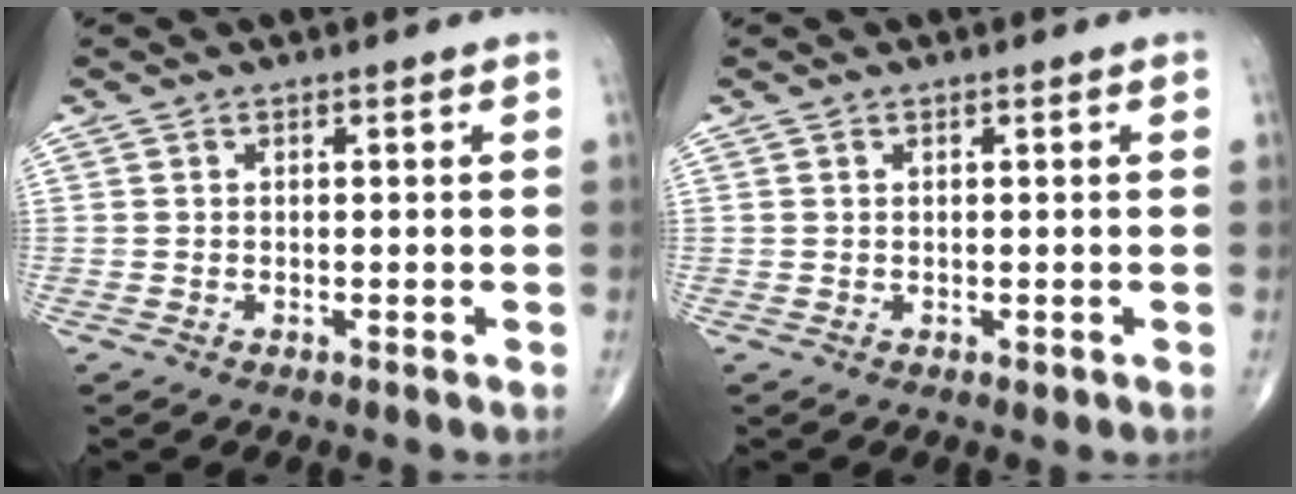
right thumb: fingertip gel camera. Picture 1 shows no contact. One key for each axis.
{"total": 0.6, "fx": 0.0, "fy": 0.4, "fz": 0.4, "tx": -0.005, "ty": -0.002, "tz": 0.002}